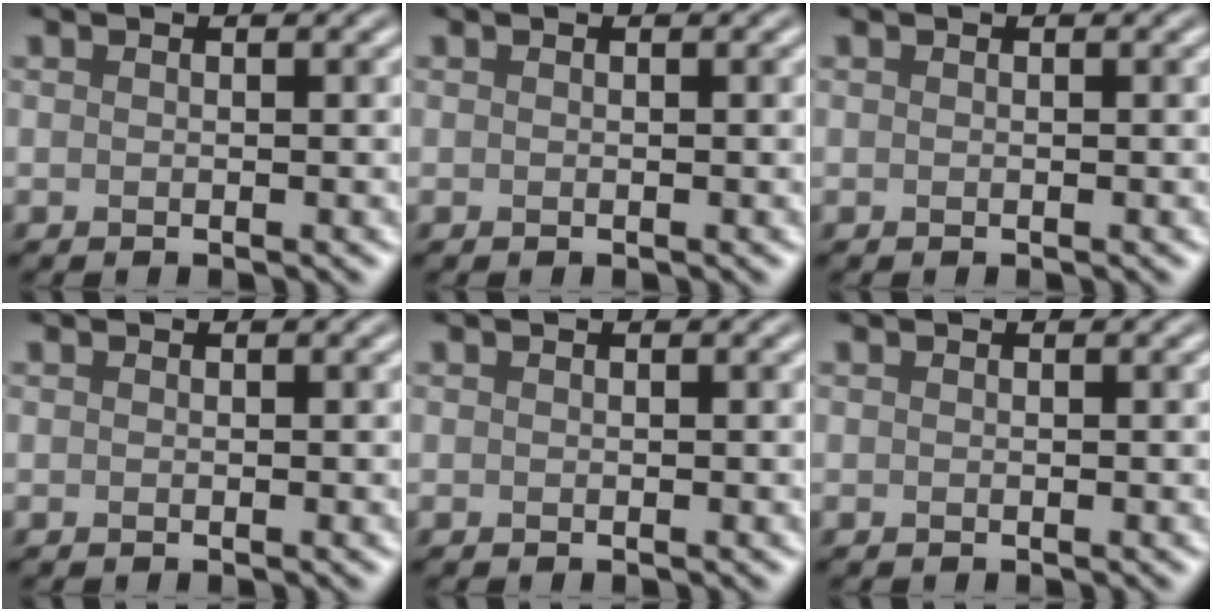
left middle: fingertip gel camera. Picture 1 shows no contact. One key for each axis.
{"total": 0.0}
{"total": 0.0}
{"total": 0.0}
{"total": 0.0}
{"total": 0.0}